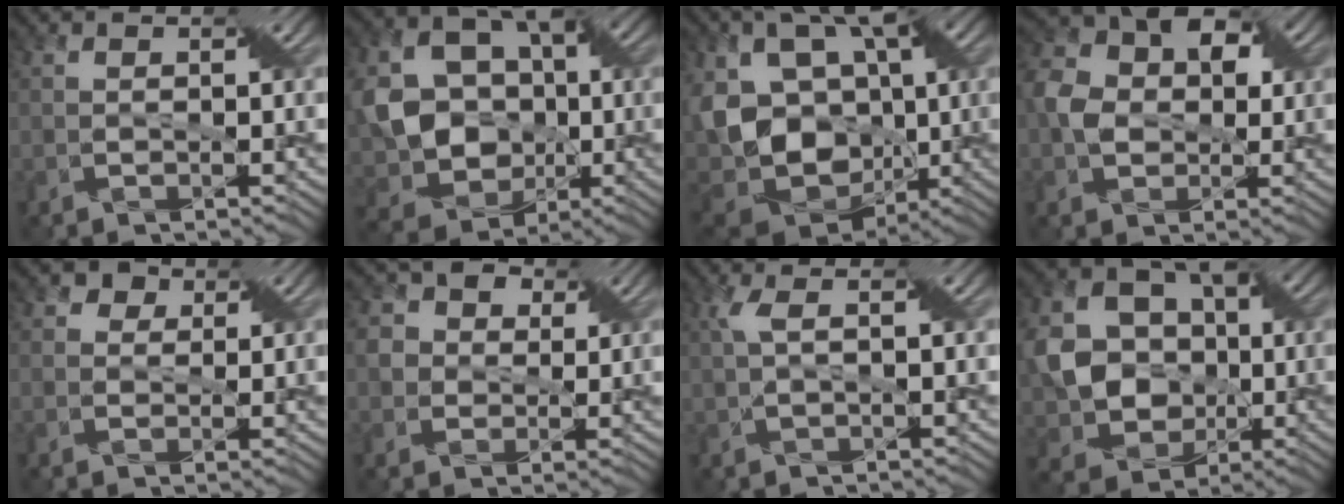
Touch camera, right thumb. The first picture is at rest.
{"total": 14.0, "force": [-1.1, 11.3, 8.2], "torque": [-0.200, -0.011, -0.018]}
{"total": 18.3, "force": [0.3, 12.6, 13.3], "torque": [-0.264, 0.002, 0.010]}
{"total": 8.0, "force": [0.8, 6.1, 5.1], "torque": [-0.107, 0.013, 0.003]}
{"total": 3.2, "force": [1.9, 2.3, 1.0], "torque": [-0.023, -0.003, 0.023]}
{"total": 5.6, "force": [2.0, 4.9, 1.9], "torque": [-0.066, 0.015, 0.024]}
{"total": 2.2, "force": [0.6, 0.2, 2.1], "torque": [-0.054, 0.009, 0.012]}
{"total": 11.1, "force": [-0.6, 9.3, 6.0], "torque": [-0.137, -0.004, -0.022]}